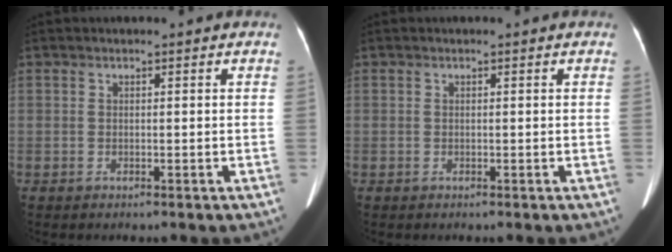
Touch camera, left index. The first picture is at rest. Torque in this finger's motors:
{"motor_torque": [0.00, 0.00, 0.00, 0.00]}